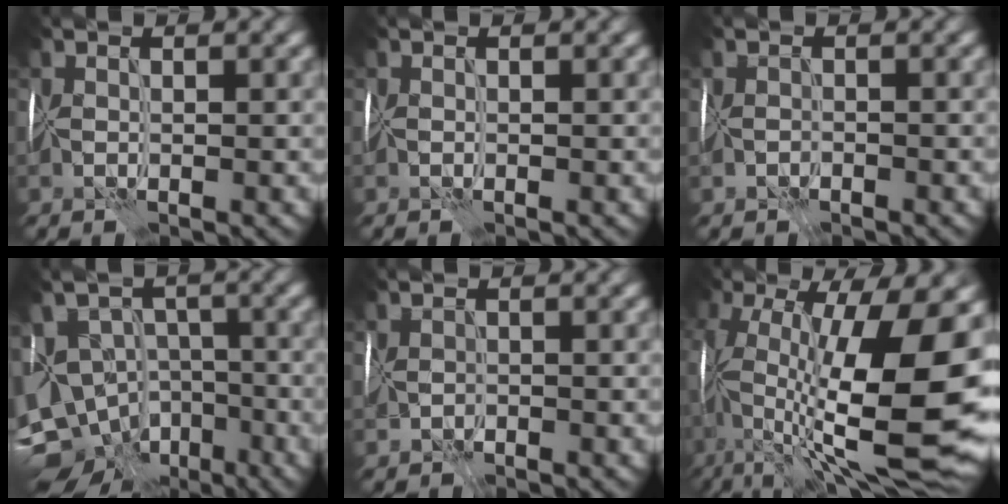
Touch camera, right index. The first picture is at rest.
{"total": 0.0}
{"total": 0.9, "force": [-0.8, 0.1, -0.4], "torque": [0.003, 0.001, -0.017]}
{"total": 8.7, "force": [-3.2, 6.6, 4.7], "torque": [-0.074, -0.010, -0.065]}
{"total": 1.0, "force": [-0.5, 0.8, 0.2], "torque": [-0.008, -0.005, -0.002]}
{"total": 17.6, "force": [-0.2, 7.0, 16.2], "torque": [-0.278, 0.005, 0.004]}